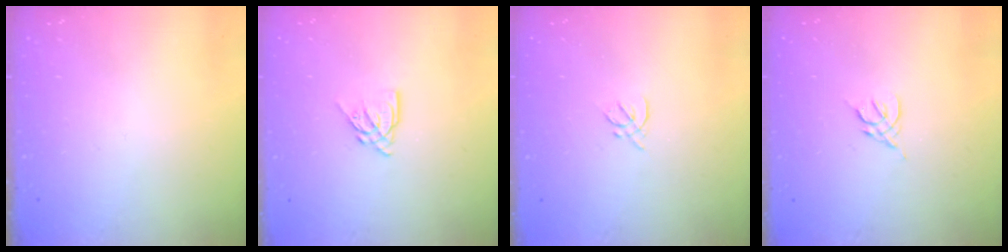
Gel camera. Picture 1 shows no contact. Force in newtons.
{"total": 6.7, "press": 6.7, "slide": 0.2}
{"total": 2.0, "press": 1.9, "slide": 0.7}
{"total": 2.5, "press": 2.4, "slide": 0.7}